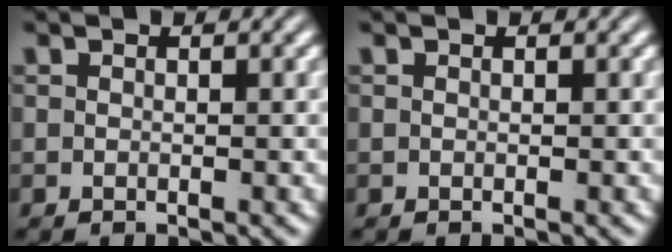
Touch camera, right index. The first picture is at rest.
{"total": 0.0}